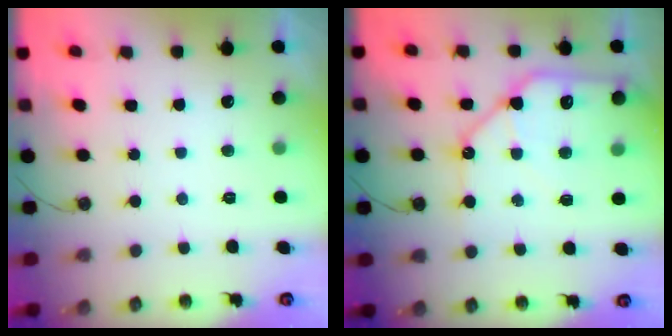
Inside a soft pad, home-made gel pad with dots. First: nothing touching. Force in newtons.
{"total": 14.9, "press": 14.8, "slide": 1.9}